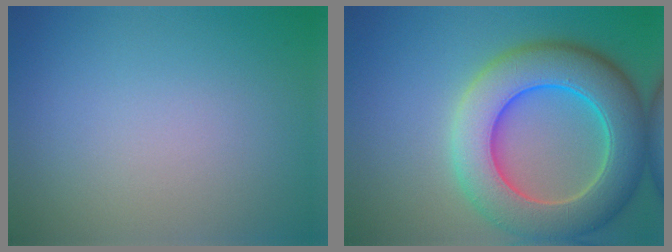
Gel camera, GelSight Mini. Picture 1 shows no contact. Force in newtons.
{"total": 10.2, "press": 10.2, "slide": 0.6}